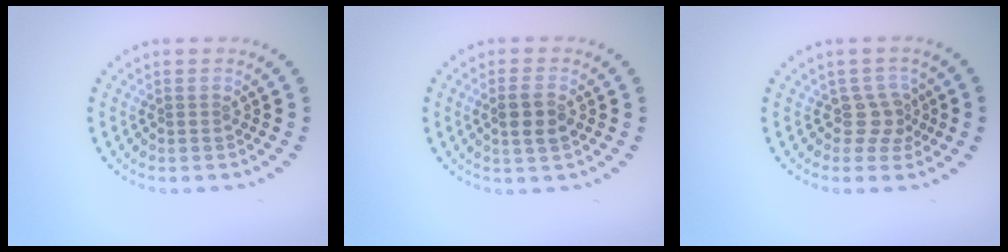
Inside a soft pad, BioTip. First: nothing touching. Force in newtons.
{"total": 2.4, "press": 2.2, "slide": 0.8}
{"total": 2.3, "press": 1.6, "slide": 1.6}